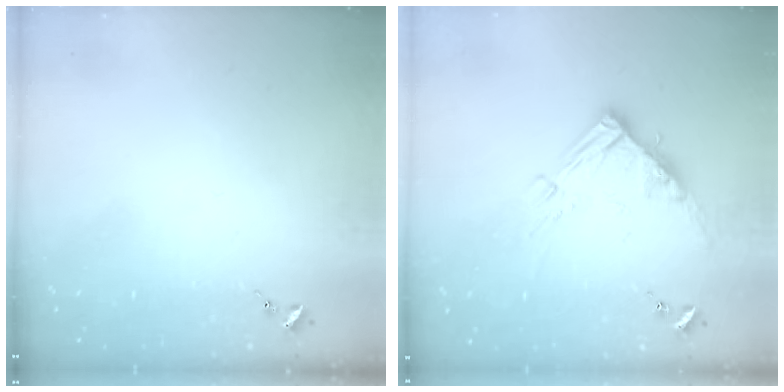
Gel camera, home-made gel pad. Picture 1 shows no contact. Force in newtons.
{"total": 12.3, "press": 12.2, "slide": 1.3}